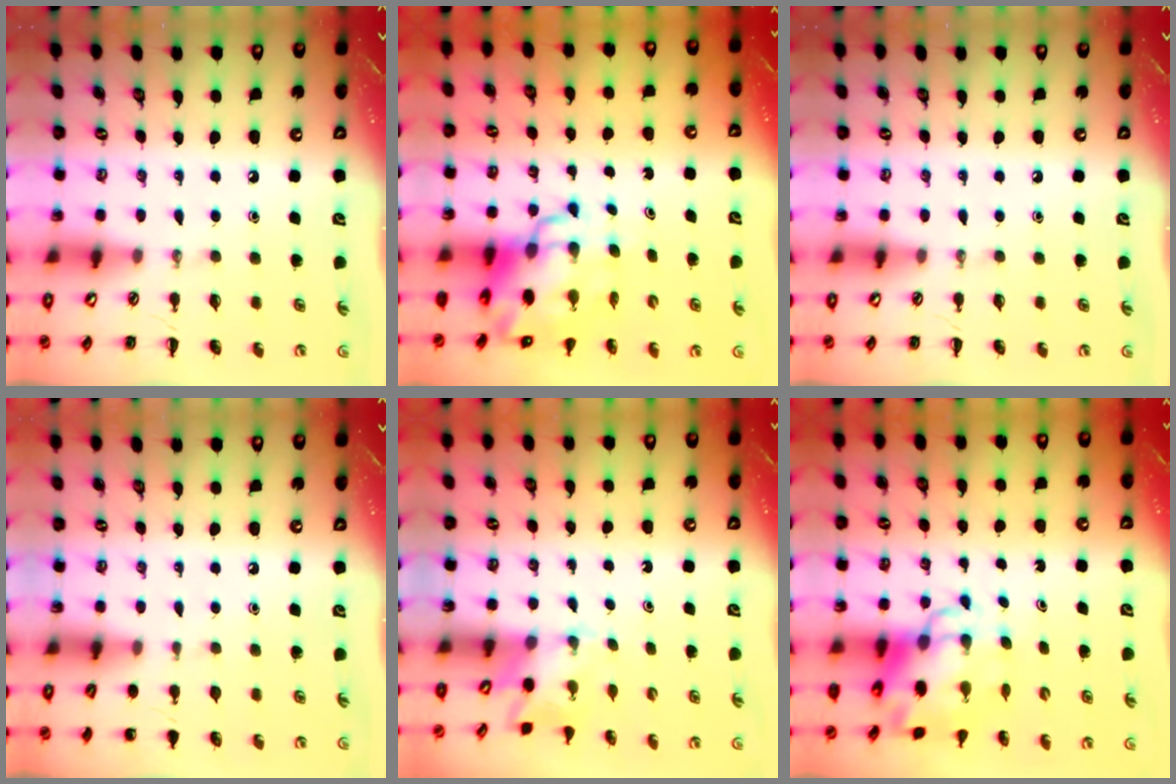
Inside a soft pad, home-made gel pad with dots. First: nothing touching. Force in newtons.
{"total": 10.8, "press": 10.4, "slide": 2.8}
{"total": 0.0}
{"total": 1.1, "press": 1.0, "slide": 0.2}
{"total": 1.6, "press": 1.5, "slide": 0.6}
{"total": 7.4, "press": 7.1, "slide": 2.0}